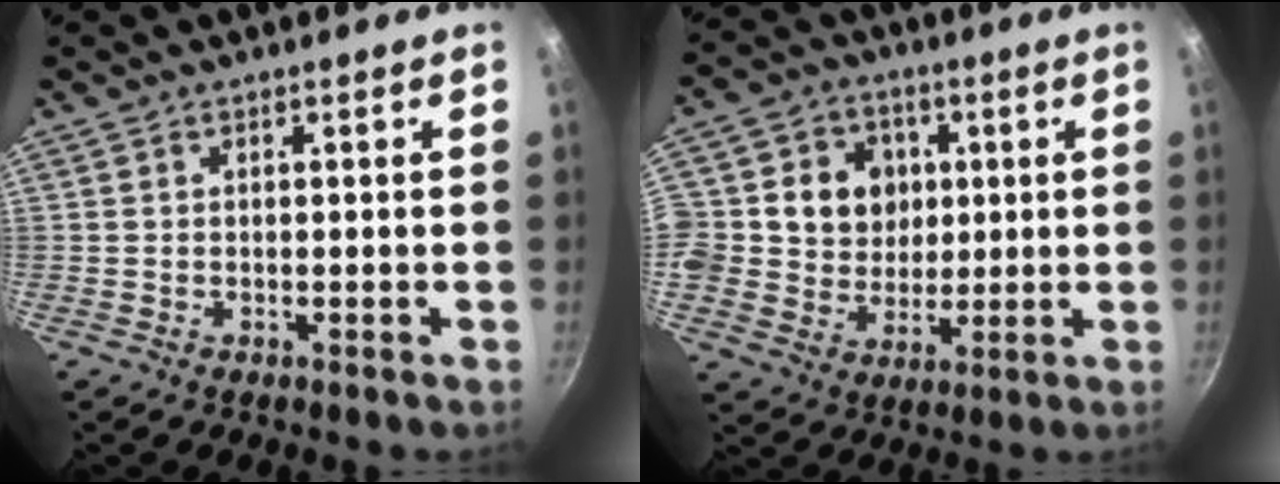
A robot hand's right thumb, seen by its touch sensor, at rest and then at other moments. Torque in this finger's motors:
{"motor_torque": [2.47, 2.54, 0.45, -0.31, 0.27]}